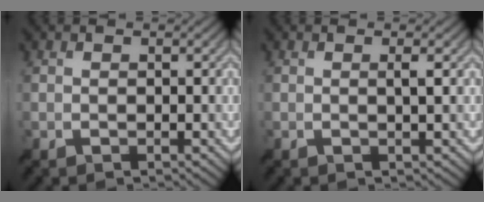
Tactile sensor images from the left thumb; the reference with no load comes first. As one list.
[{"total": 1.5, "force": [0.3, -0.1, 1.5], "torque": [-0.032, 0.009, -0.001]}]